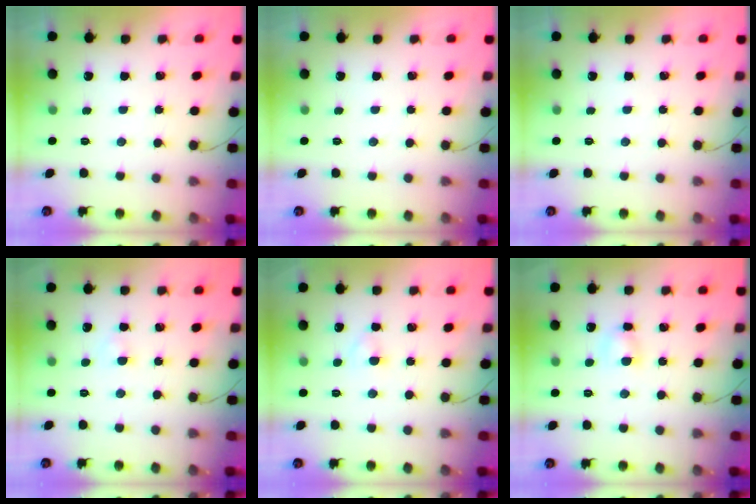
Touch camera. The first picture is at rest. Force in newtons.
{"total": 0.0}
{"total": 0.0}
{"total": 1.5, "press": 1.4, "slide": 0.7}
{"total": 2.2, "press": 2.0, "slide": 0.8}
{"total": 3.9, "press": 3.7, "slide": 1.2}